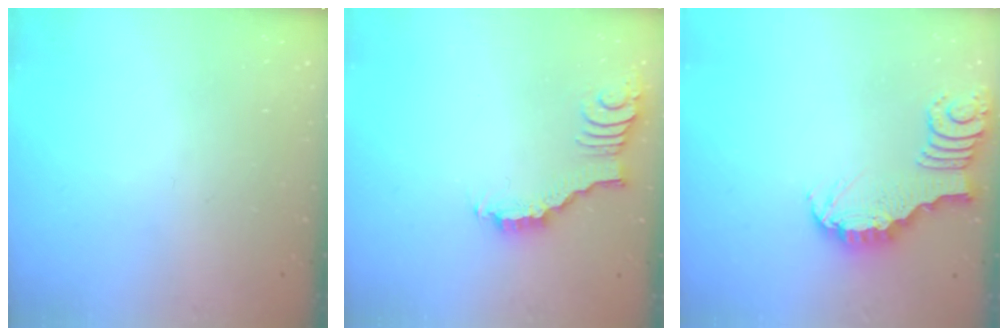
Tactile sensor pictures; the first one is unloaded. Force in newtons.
{"total": 3.5, "press": 3.5, "slide": 0.4}
{"total": 3.4, "press": 3.4, "slide": 0.4}